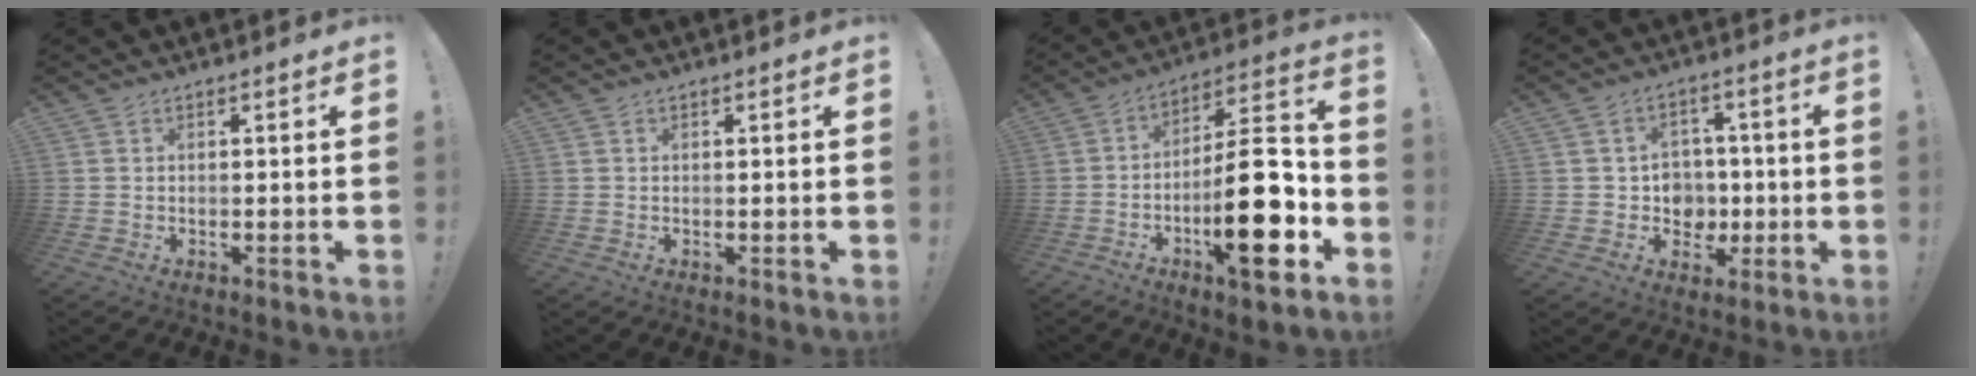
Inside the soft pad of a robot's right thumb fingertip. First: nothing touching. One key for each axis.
{"total": 0.0}
{"total": 21.8, "fx": -6.9, "fy": 6.7, "fz": 19.5, "tx": -0.302, "ty": 0.040, "tz": -0.106}
{"total": 7.7, "fx": -0.4, "fy": 7.5, "fz": 1.8, "tx": -0.023, "ty": -0.001, "tz": 0.002}